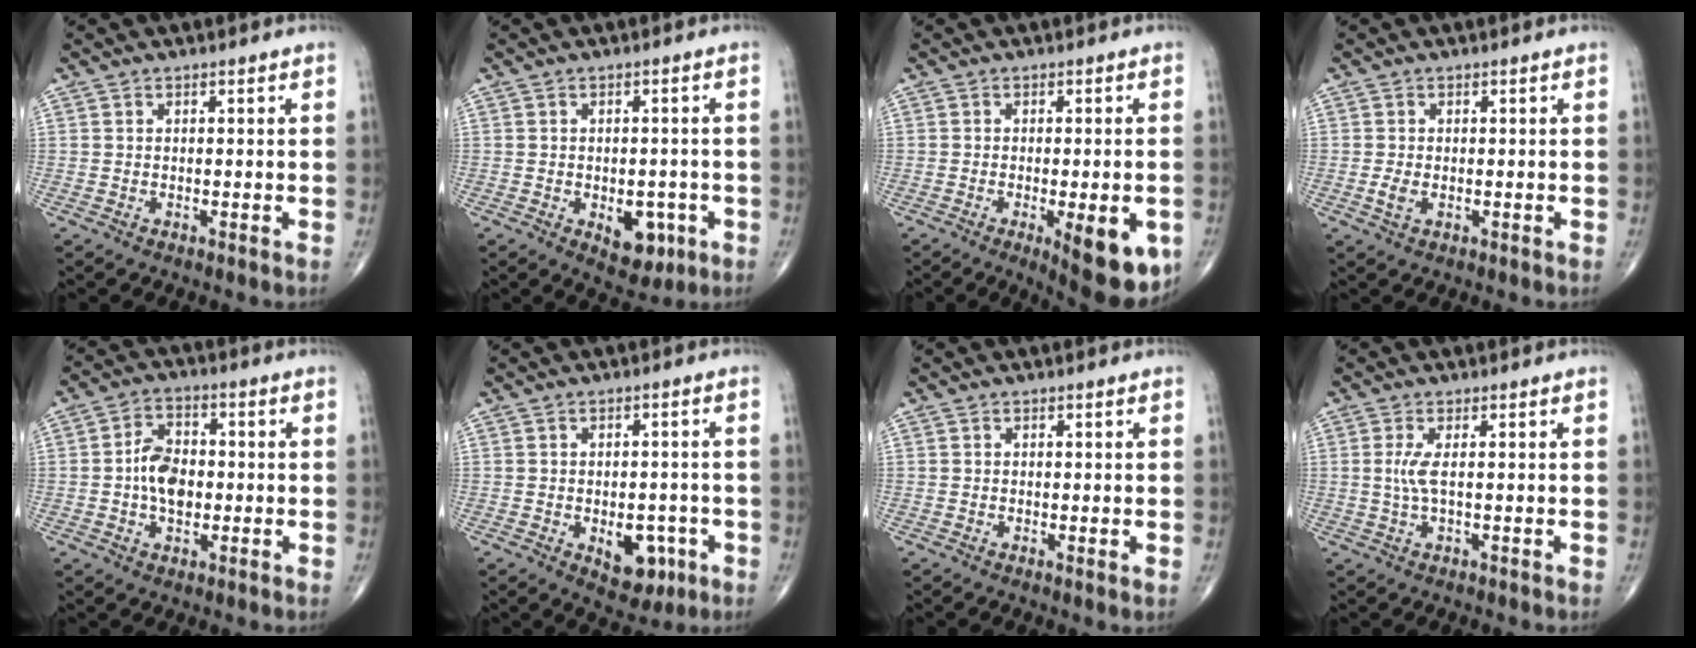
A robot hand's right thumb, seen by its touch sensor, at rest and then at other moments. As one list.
[{"total": 6.8, "force": [-2.3, 4.1, 5.0], "torque": [-0.037, 0.008, -0.020]}, {"total": 12.6, "force": [-4.5, 4.2, 11.0], "torque": [-0.115, -0.002, -0.047]}, {"total": 2.0, "force": [-0.3, 1.1, 1.6], "torque": [-0.035, -0.003, -0.008]}, {"total": 7.7, "force": [-0.7, 5.0, 5.8], "torque": [-0.083, 0.014, -0.020]}, {"total": 7.5, "force": [-2.6, 4.6, 5.4], "torque": [-0.041, 0.013, -0.024]}, {"total": 0.5, "force": [0.0, 0.0, 0.5], "torque": [-0.011, -0.003, -0.002]}, {"total": 2.8, "force": [0.2, 0.3, 2.7], "torque": [-0.080, -0.001, 0.005]}]